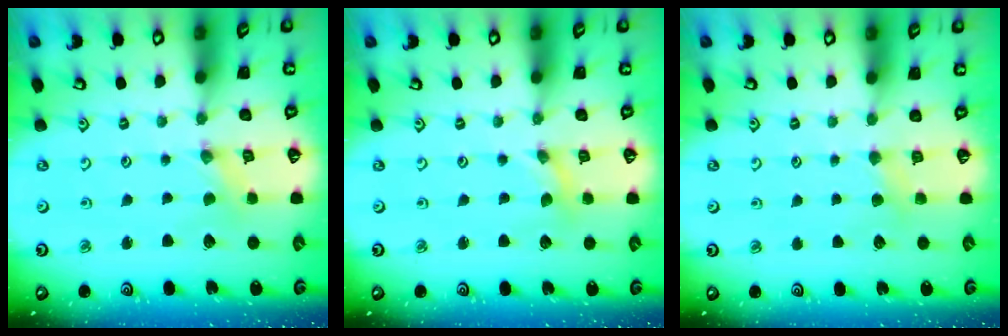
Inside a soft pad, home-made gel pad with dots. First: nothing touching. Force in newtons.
{"total": 0.0}
{"total": 2.9, "press": 2.8, "slide": 0.5}